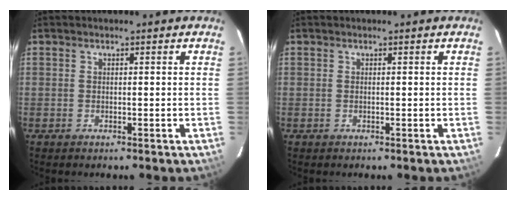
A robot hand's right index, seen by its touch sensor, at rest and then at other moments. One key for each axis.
{"total": 0.0}